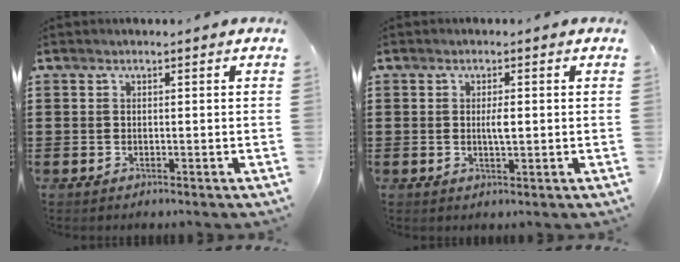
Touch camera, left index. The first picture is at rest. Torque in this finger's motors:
{"motor_torque": [0.80, 0.00, 0.08, 0.05]}